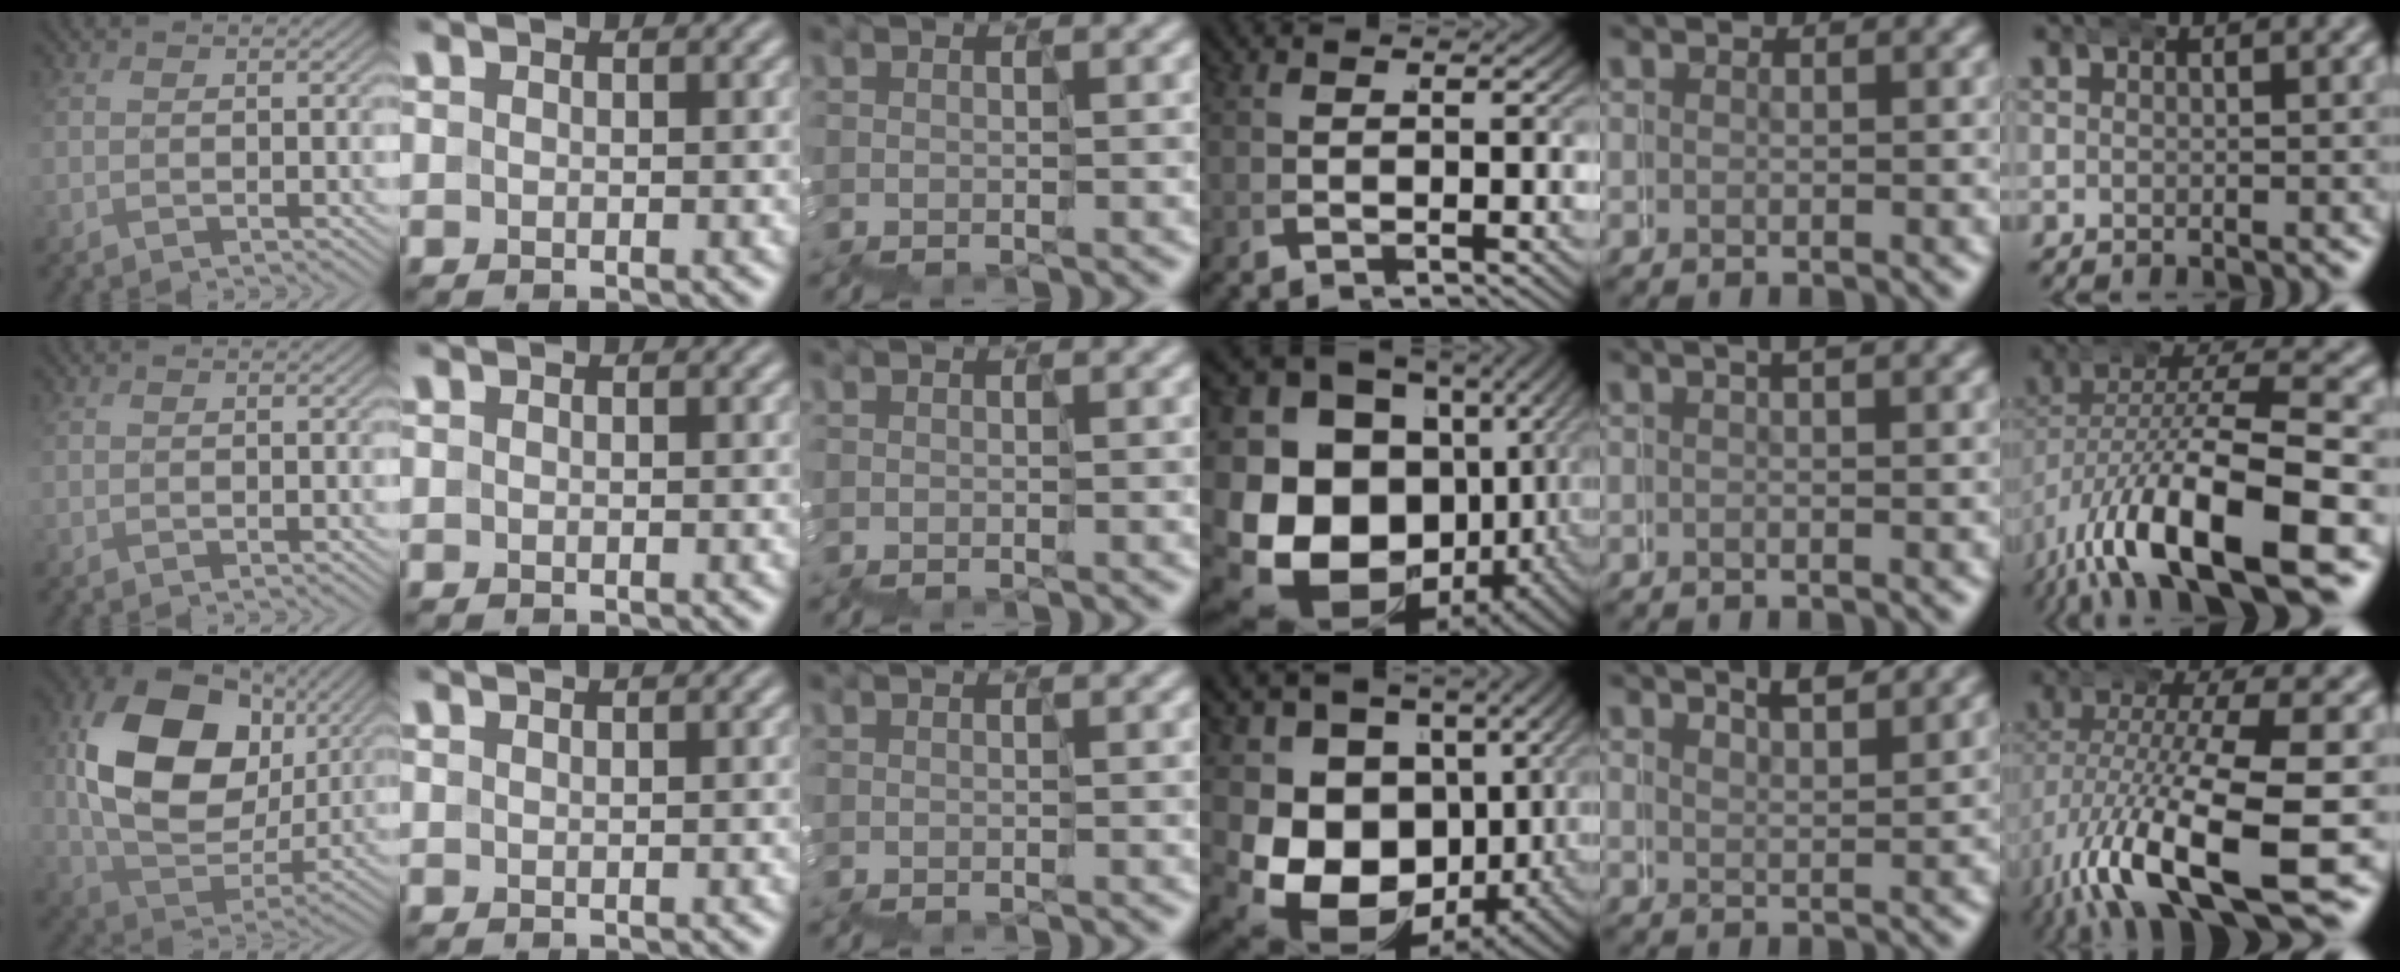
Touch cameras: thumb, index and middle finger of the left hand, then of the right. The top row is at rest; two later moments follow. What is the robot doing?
{"motion": "wrap", "object": "cloth"}